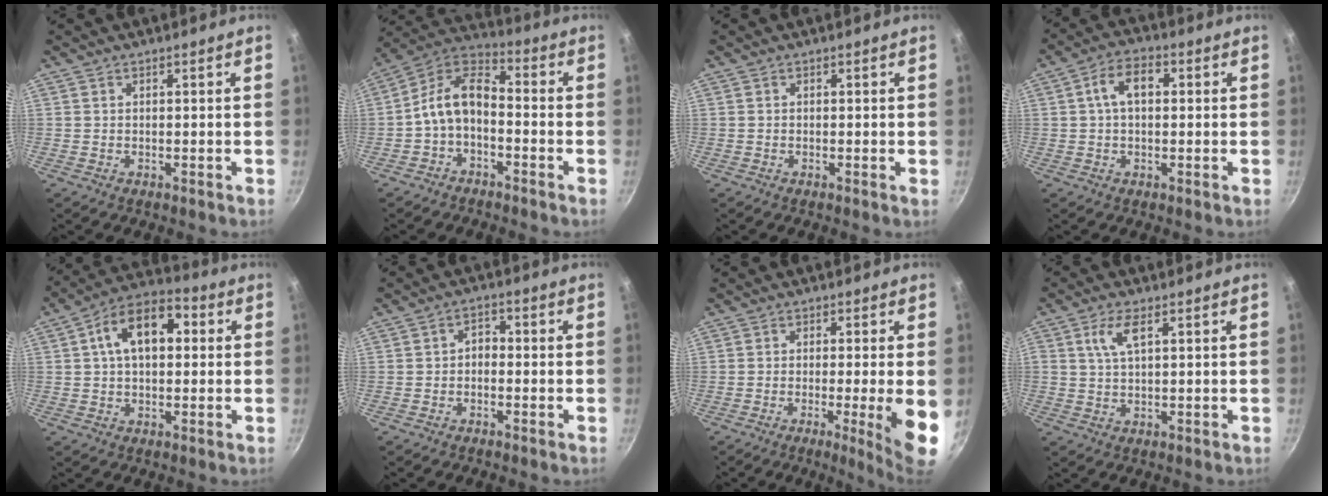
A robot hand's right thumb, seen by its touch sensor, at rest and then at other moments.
{"total": 9.8, "force": [-2.9, 5.8, 7.3], "torque": [-0.136, 0.056, -0.068]}
{"total": 0.0}
{"total": 6.7, "force": [1.1, 4.1, 5.3], "torque": [-0.081, 0.017, 0.010]}
{"total": 12.9, "force": [2.5, 7.8, 9.9], "torque": [-0.126, 0.029, 0.024]}
{"total": 2.5, "force": [-0.7, 1.7, 1.7], "torque": [-0.020, 0.013, -0.017]}
{"total": 9.0, "force": [-2.0, 0.4, 8.8], "torque": [-0.121, -0.005, -0.026]}
{"total": 4.6, "force": [1.7, 1.8, 3.9], "torque": [-0.080, 0.002, 0.036]}